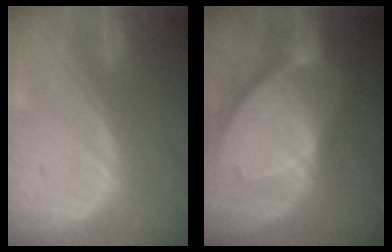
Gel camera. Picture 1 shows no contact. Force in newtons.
{"total": 10.2, "press": 8.9, "slide": 5.0}